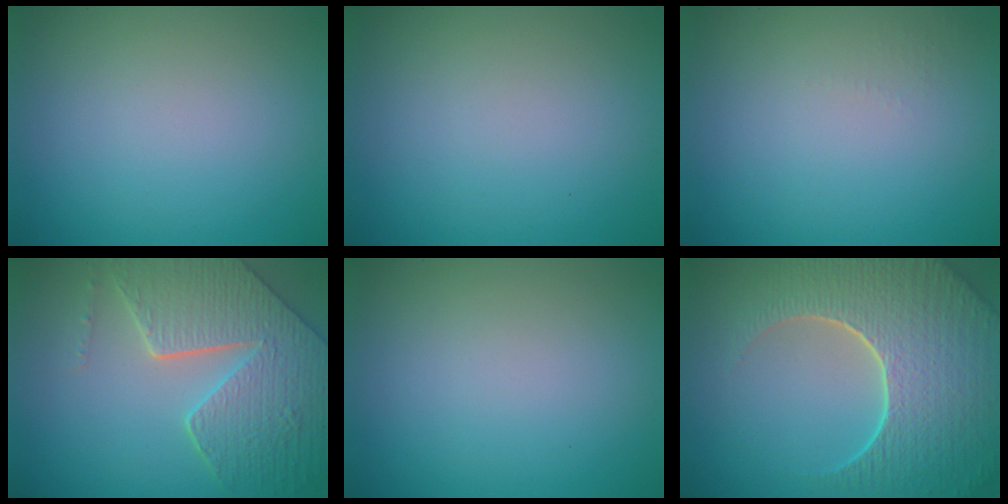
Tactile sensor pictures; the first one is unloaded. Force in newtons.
{"total": 0.0}
{"total": 0.6, "press": 0.6, "slide": 0.3}
{"total": 8.0, "press": 6.1, "slide": 5.3}
{"total": 0.0}
{"total": 9.2, "press": 6.6, "slide": 6.4}